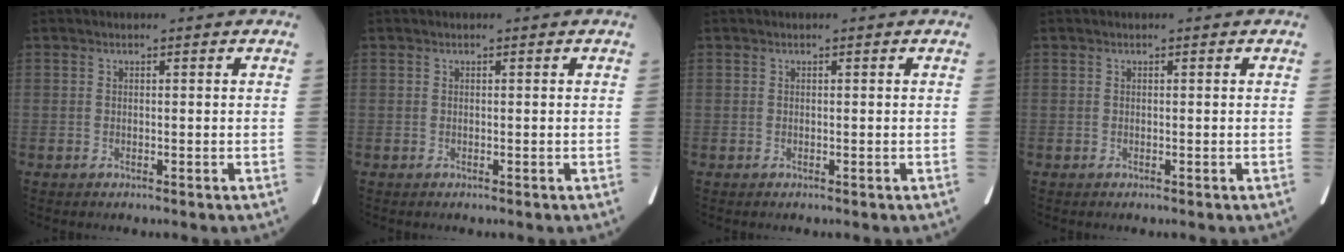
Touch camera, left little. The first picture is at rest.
{"total": 0.0}
{"total": 0.0}
{"total": 0.0}